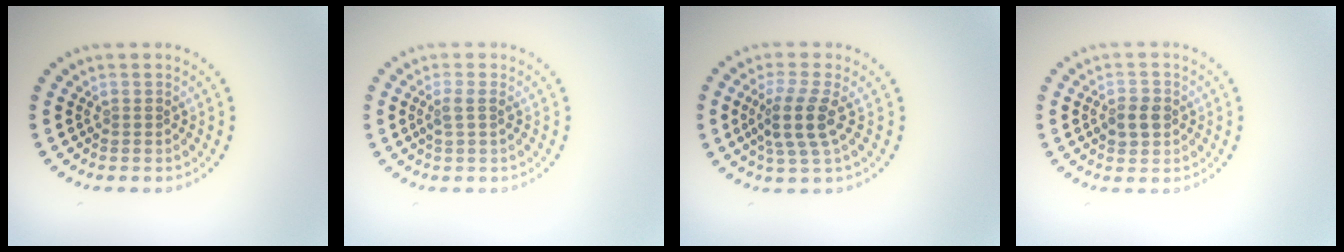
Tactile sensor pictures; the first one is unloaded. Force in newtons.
{"total": 1.5, "press": 1.2, "slide": 0.8}
{"total": 3.5, "press": 2.8, "slide": 2.1}
{"total": 2.3, "press": 2.3, "slide": 0.4}